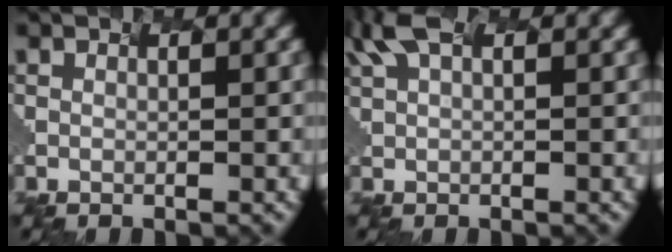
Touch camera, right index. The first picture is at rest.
{"total": 2.2, "force": [1.3, 0.2, 1.8], "torque": [-0.048, 0.012, 0.045]}